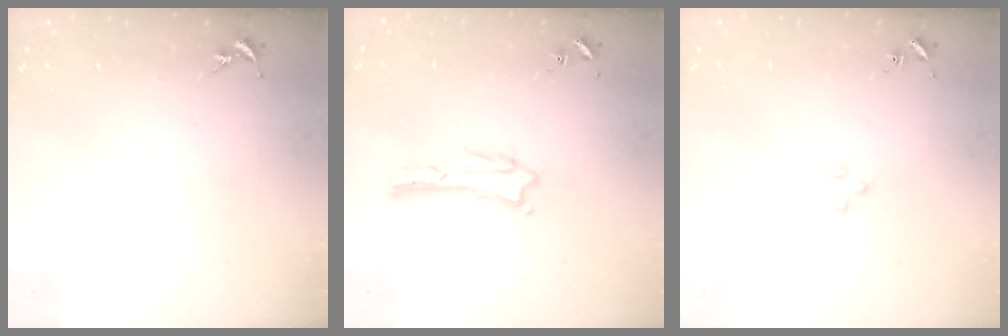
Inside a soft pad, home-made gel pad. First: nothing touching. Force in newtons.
{"total": 0.0}
{"total": 1.6, "press": 1.5, "slide": 0.2}